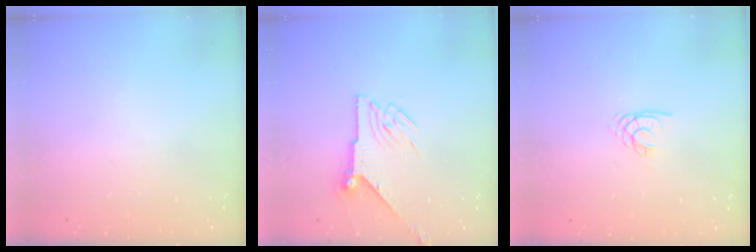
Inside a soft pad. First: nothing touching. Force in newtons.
{"total": 7.6, "press": 7.6, "slide": 0.1}
{"total": 2.1, "press": 2.1, "slide": 0.3}